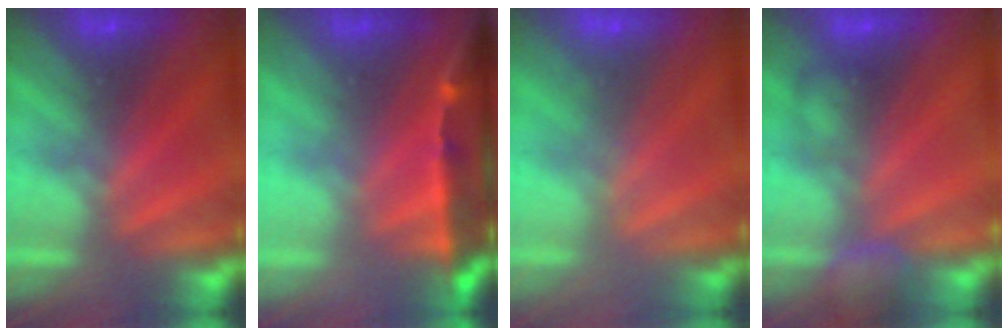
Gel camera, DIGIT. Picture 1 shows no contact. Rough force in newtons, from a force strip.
{"total": 4.0}
{"total": 1.6}
{"total": 2.5}